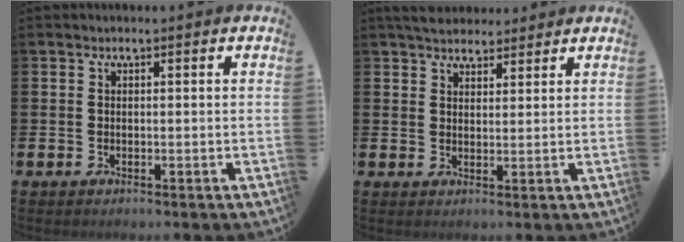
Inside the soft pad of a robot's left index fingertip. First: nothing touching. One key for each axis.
{"total": 4.2, "fx": 4.0, "fy": 1.4, "fz": 0.6, "tx": -0.022, "ty": -0.011, "tz": 0.073}